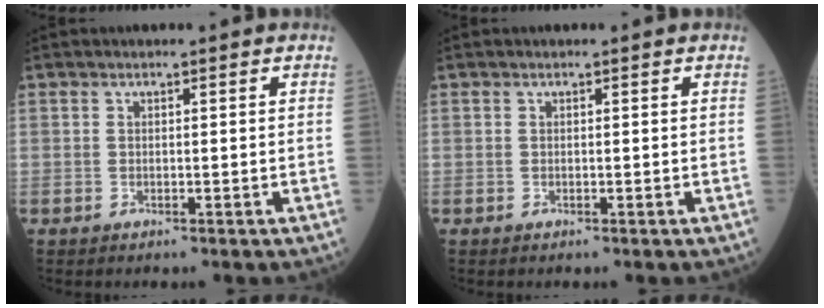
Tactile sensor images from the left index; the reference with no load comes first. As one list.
[{"total": 0.0}]